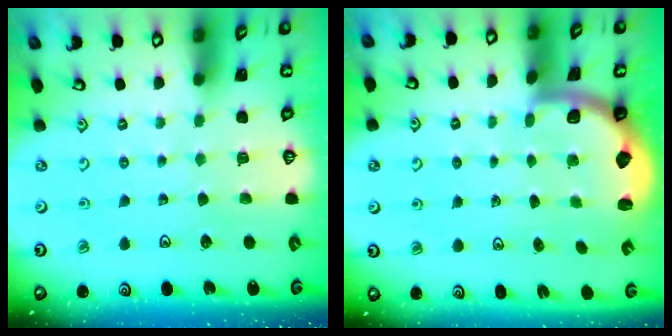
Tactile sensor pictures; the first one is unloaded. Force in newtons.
{"total": 2.0, "press": 2.0, "slide": 0.5}